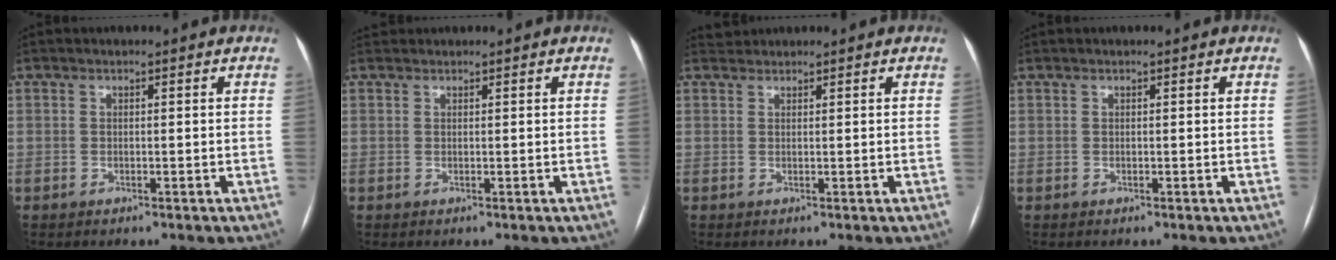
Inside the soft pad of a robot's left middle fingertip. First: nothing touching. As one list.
[{"total": 0.9, "force": [0.8, 0.2, -0.1], "torque": [-0.006, 0.018, 0.019]}, {"total": 1.3, "force": [1.2, 0.1, -0.4], "torque": [-0.003, 0.013, 0.025]}, {"total": 0.0}]